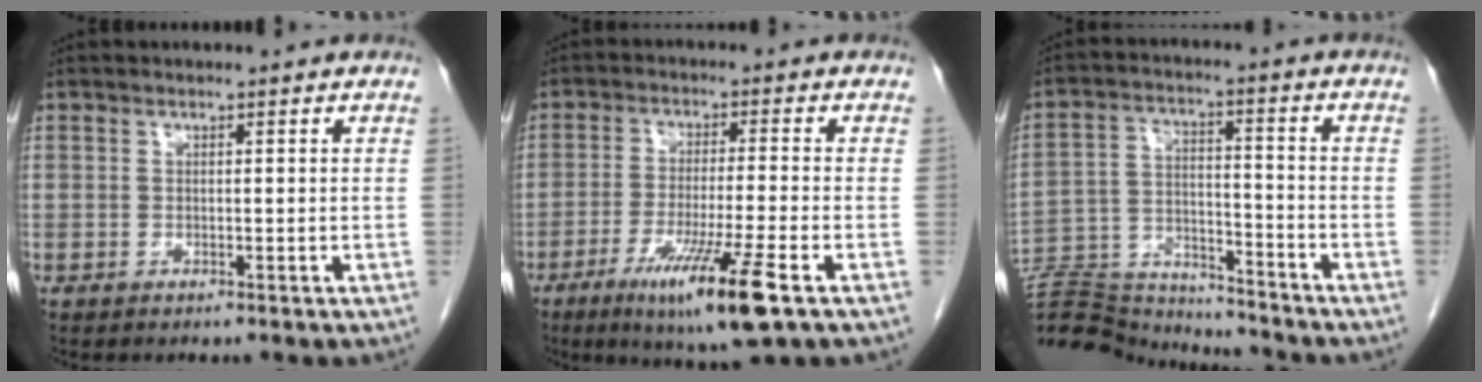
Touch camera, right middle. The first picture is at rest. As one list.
[{"total": 11.5, "force": [-5.9, -0.3, 9.8], "torque": [-0.179, -0.036, -0.096]}, {"total": 18.8, "force": [-18.0, 2.4, 5.0], "torque": [-0.113, 0.000, -0.290]}]